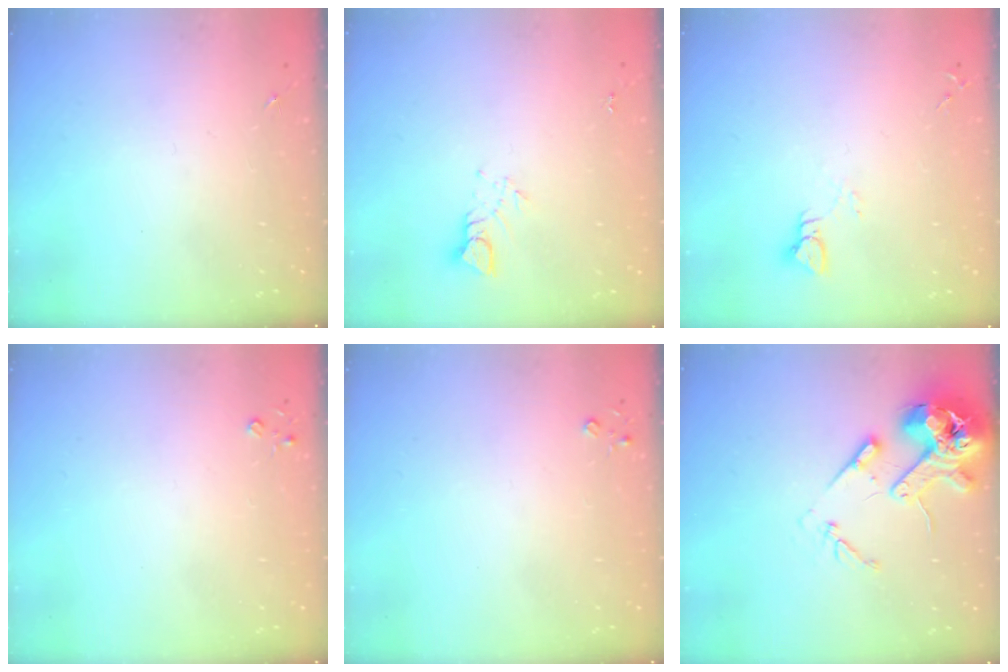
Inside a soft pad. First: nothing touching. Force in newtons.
{"total": 3.7, "press": 3.7, "slide": 0.2}
{"total": 3.9, "press": 3.9, "slide": 0.4}
{"total": 2.3, "press": 2.3, "slide": 0.3}
{"total": 2.3, "press": 2.3, "slide": 0.3}
{"total": 15.0, "press": 14.8, "slide": 2.3}